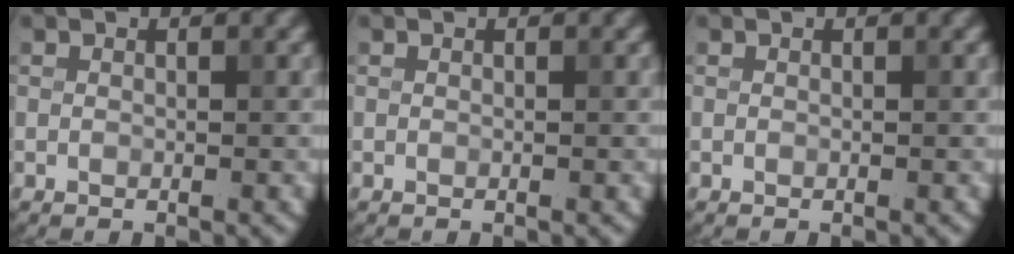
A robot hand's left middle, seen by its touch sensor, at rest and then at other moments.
{"total": 0.0}
{"total": 0.0}